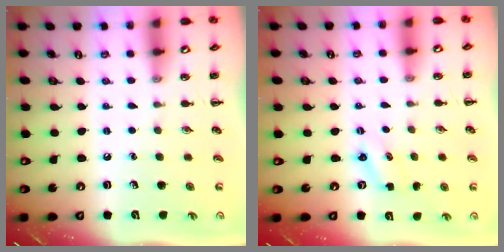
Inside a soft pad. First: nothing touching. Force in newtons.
{"total": 2.3, "press": 2.2, "slide": 0.7}